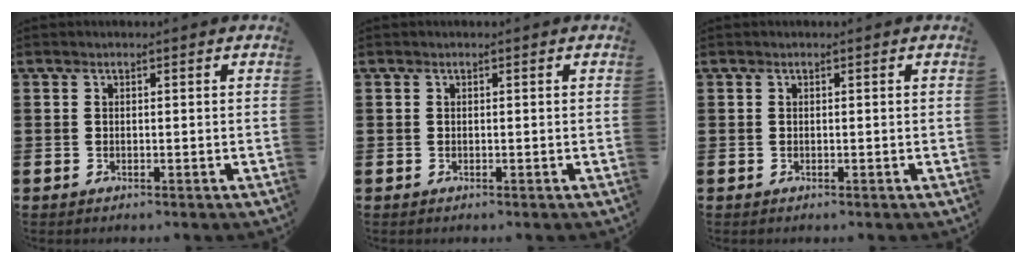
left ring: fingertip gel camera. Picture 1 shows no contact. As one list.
[{"total": 0.0}, {"total": 0.0}]